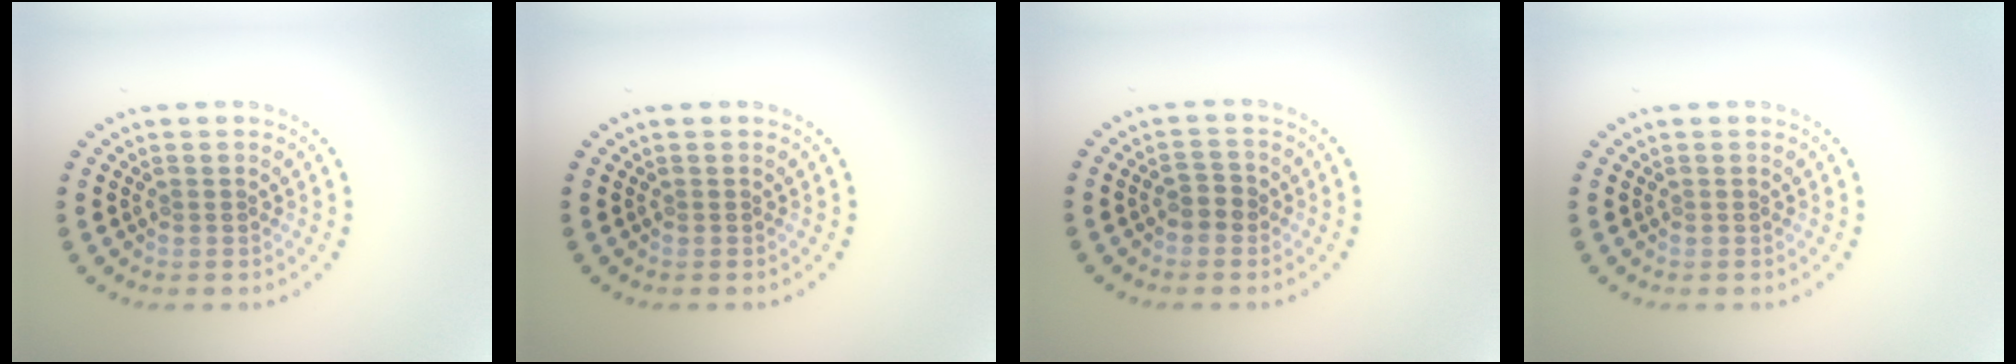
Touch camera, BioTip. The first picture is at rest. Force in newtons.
{"total": 0.0}
{"total": 1.2, "press": 1.1, "slide": 0.5}
{"total": 0.0}